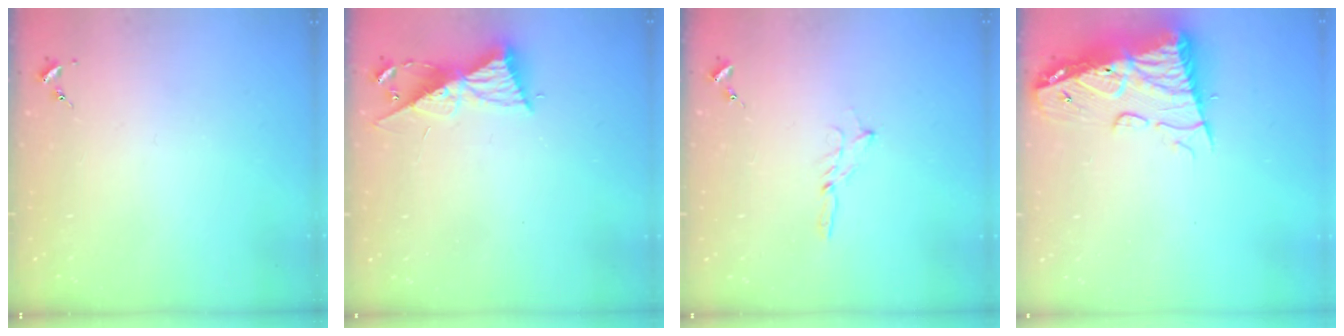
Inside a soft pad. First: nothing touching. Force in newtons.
{"total": 9.5, "press": 9.5, "slide": 0.5}
{"total": 2.1, "press": 2.1, "slide": 0.2}
{"total": 15.3, "press": 15.2, "slide": 1.3}